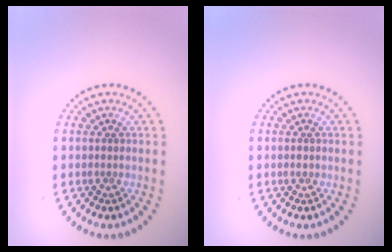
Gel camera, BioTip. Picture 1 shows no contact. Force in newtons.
{"total": 0.7, "press": 0.7, "slide": 0.1}